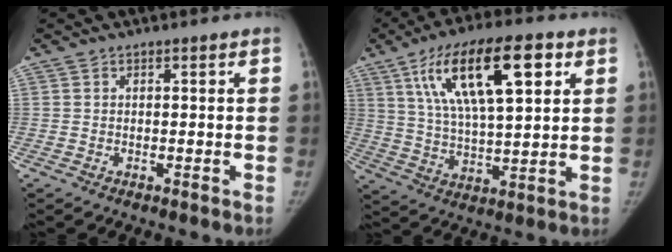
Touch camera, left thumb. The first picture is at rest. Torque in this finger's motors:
{"motor_torque": [0.27, 0.83, 1.79, -0.98, 0.20]}